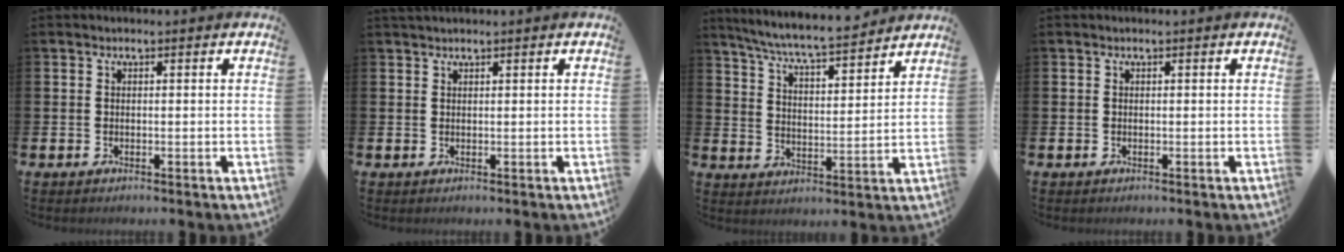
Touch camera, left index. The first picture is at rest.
{"total": 0.8, "force": [0.8, 0.0, 0.2], "torque": [-0.004, 0.002, 0.014]}
{"total": 7.0, "force": [6.6, 0.1, 2.2], "torque": [-0.073, -0.048, 0.115]}
{"total": 0.0}